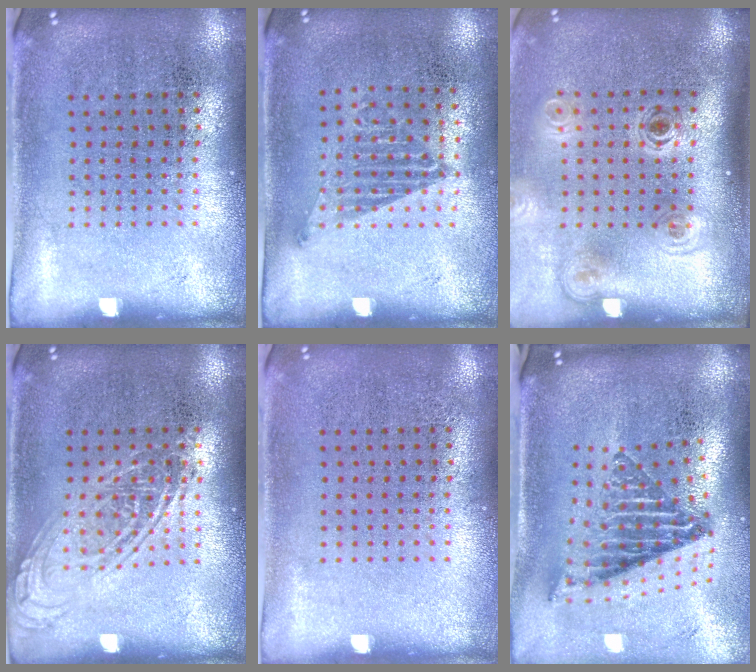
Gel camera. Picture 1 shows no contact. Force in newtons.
{"total": 1.0, "press": 0.8, "slide": 0.6}
{"total": 1.9, "press": 1.2, "slide": 1.4}
{"total": 1.5, "press": 1.5, "slide": 0.1}
{"total": 0.0}
{"total": 2.2, "press": 1.5, "slide": 1.6}